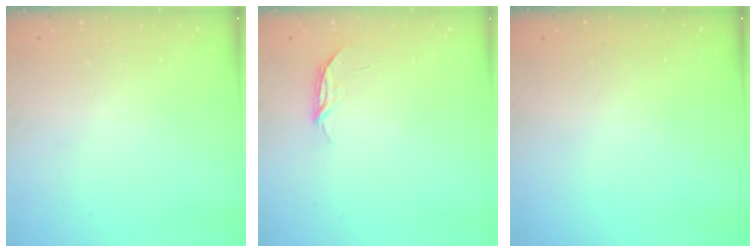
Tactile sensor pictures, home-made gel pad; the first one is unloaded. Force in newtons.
{"total": 3.8, "press": 3.8, "slide": 0.5}
{"total": 0.0}